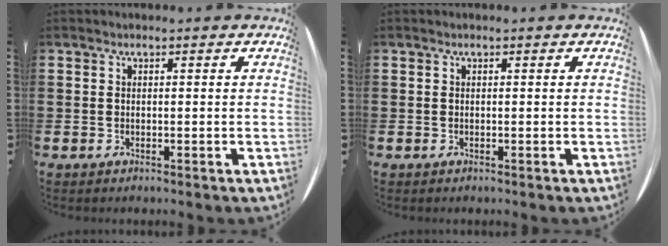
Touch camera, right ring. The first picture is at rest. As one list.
[{"total": 0.0}]